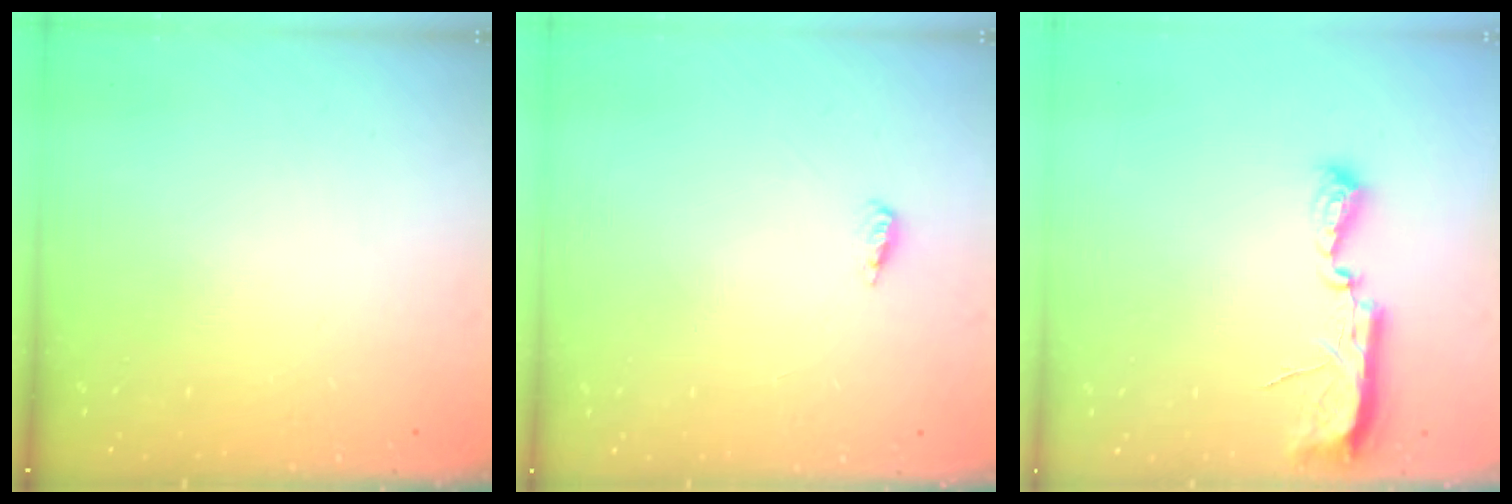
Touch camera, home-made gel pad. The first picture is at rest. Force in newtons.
{"total": 3.4, "press": 3.0, "slide": 1.7}
{"total": 10.5, "press": 9.1, "slide": 5.2}